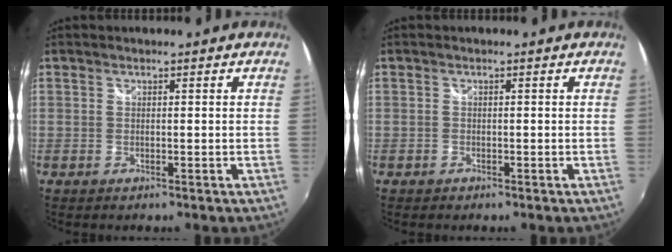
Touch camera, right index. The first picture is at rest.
{"total": 0.9, "force": [-0.7, 0.6, 0.0], "torque": [-0.004, -0.001, -0.013]}